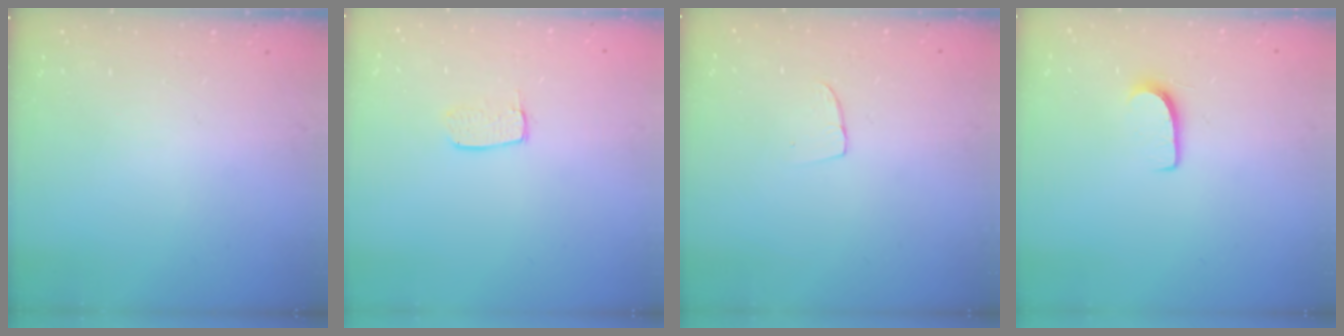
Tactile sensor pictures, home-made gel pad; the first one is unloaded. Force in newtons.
{"total": 5.2, "press": 5.1, "slide": 0.5}
{"total": 2.9, "press": 2.9, "slide": 0.2}
{"total": 5.9, "press": 5.9, "slide": 0.4}